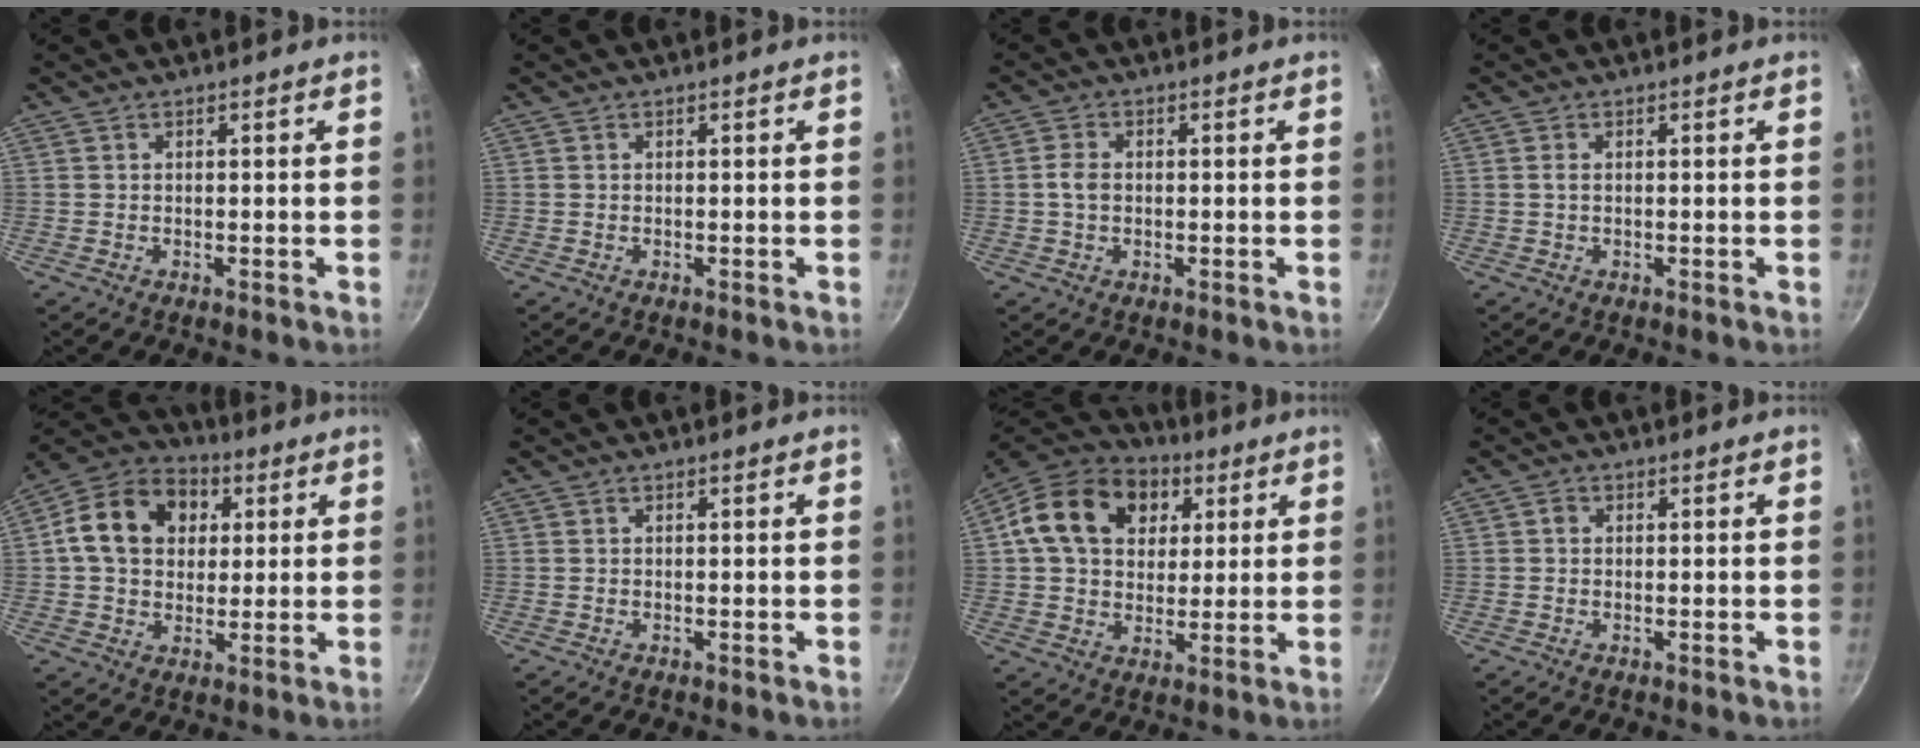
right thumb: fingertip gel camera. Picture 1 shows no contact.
{"total": 0.0}
{"total": 3.0, "force": [-0.1, 2.1, 2.1], "torque": [-0.041, 0.008, -0.006]}
{"total": 0.9, "force": [0.1, 0.5, 0.8], "torque": [-0.017, 0.002, 0.000]}
{"total": 15.6, "force": [3.5, 12.1, 9.2], "torque": [-0.140, 0.020, 0.043]}
{"total": 0.0}
{"total": 19.1, "force": [5.6, 14.4, 11.2], "torque": [-0.182, 0.014, 0.083]}
{"total": 1.0, "force": [0.1, 0.8, 0.4], "torque": [-0.006, 0.006, 0.000]}